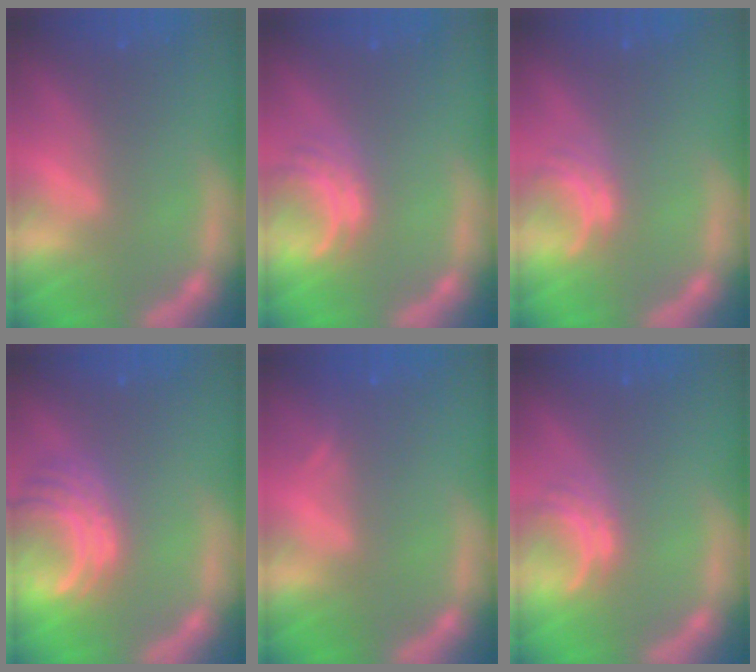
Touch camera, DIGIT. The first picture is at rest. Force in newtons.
{"total": 3.0}
{"total": 2.0}
{"total": 6.0}
{"total": 0.9}
{"total": 2.5}